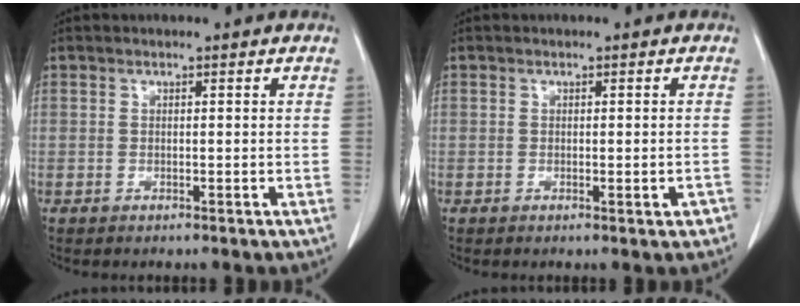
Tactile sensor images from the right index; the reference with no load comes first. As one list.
[{"total": 1.8, "force": [-0.7, 0.5, 1.6], "torque": [-0.015, 0.000, -0.004]}]